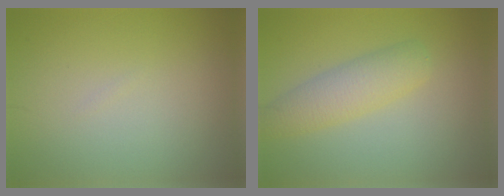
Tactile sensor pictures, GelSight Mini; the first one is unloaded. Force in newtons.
{"total": 3.4, "press": 3.4, "slide": 0.1}